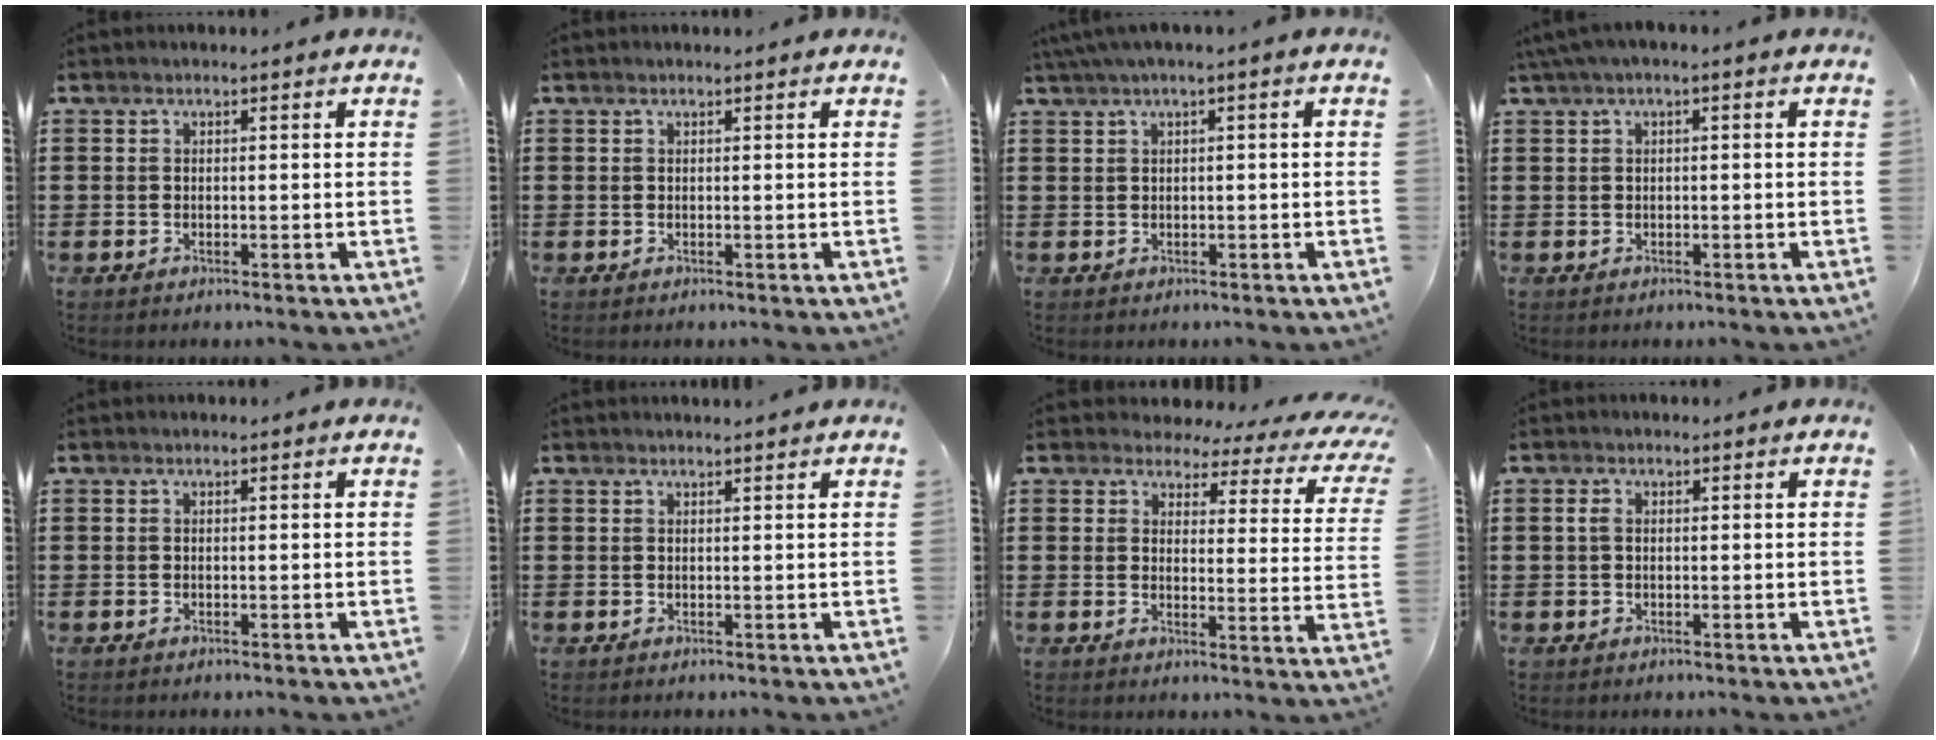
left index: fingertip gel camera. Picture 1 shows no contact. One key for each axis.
{"total": 0.0}
{"total": 1.7, "fx": -0.1, "fy": 0.0, "fz": 1.7, "tx": -0.027, "ty": -0.003, "tz": -0.002}
{"total": 1.5, "fx": -0.4, "fy": 0.3, "fz": 1.4, "tx": -0.029, "ty": -0.007, "tz": -0.011}
{"total": 0.0}
{"total": 0.8, "fx": 0.8, "fy": -0.1, "fz": 0.1, "tx": -0.003, "ty": -0.003, "tz": 0.016}
{"total": 3.4, "fx": 2.7, "fy": 1.5, "fz": 1.5, "tx": -0.038, "ty": -0.016, "tz": 0.040}
{"total": 1.4, "fx": 0.3, "fy": 0.8, "fz": 1.2, "tx": -0.025, "ty": 0.006, "tz": 0.005}